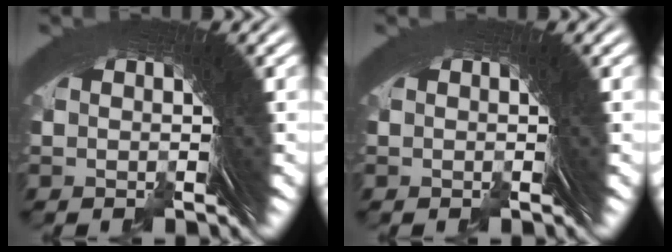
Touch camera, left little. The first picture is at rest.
{"total": 0.0}